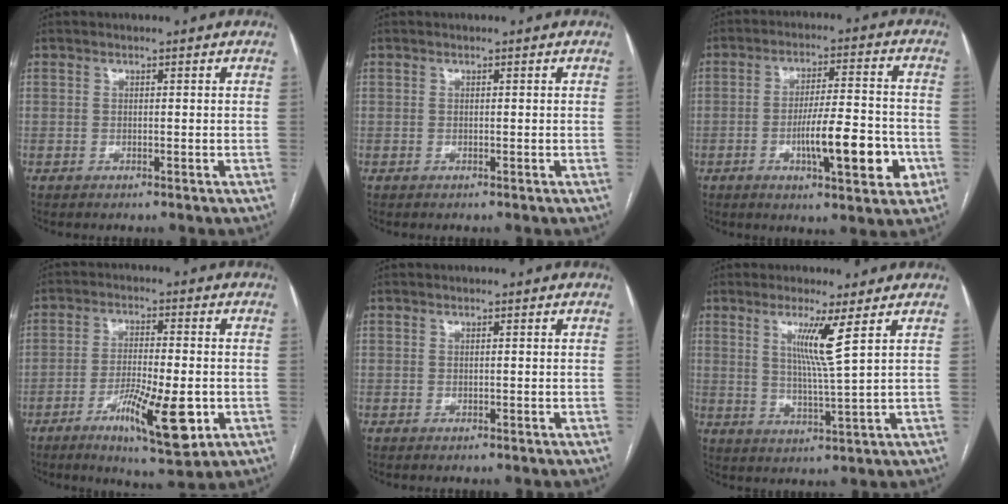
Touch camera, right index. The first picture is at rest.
{"total": 0.0}
{"total": 12.3, "force": [-3.9, 2.3, 11.5], "torque": [-0.178, 0.006, -0.057]}
{"total": 11.1, "force": [-4.0, 2.0, 10.1], "torque": [-0.167, -0.017, -0.061]}
{"total": 0.0}
{"total": 6.2, "force": [2.7, -1.5, 5.3], "torque": [-0.096, -0.017, 0.051]}